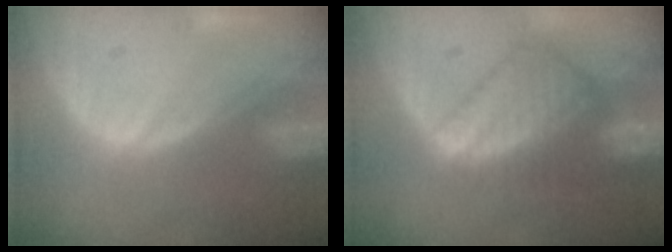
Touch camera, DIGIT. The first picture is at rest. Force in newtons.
{"total": 8.1, "press": 7.2, "slide": 3.7}